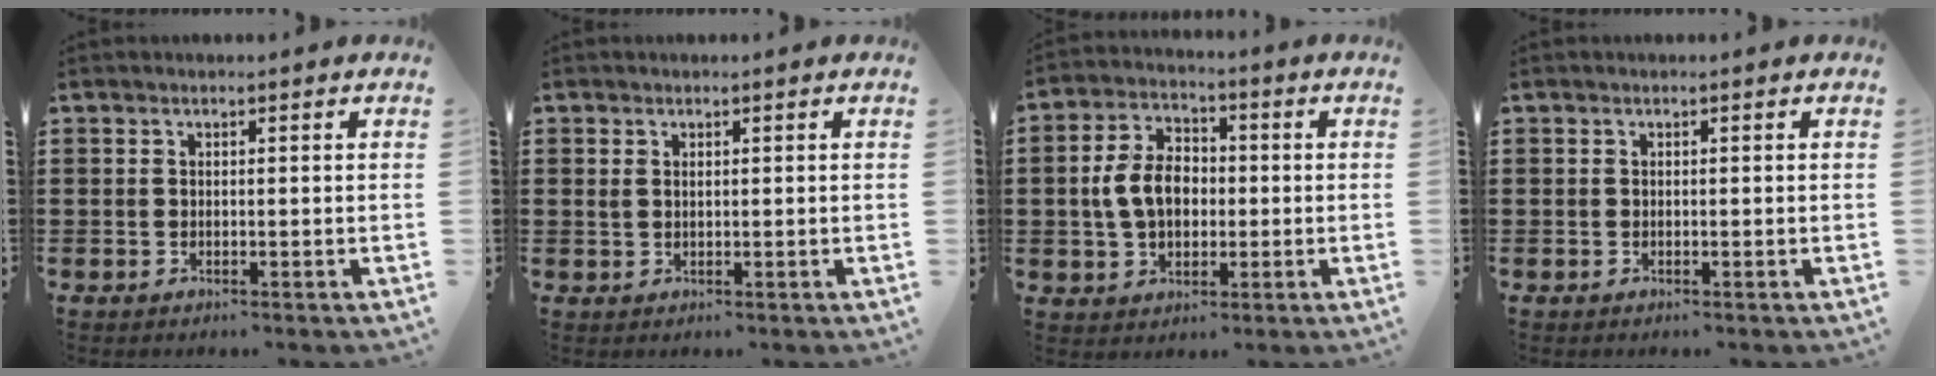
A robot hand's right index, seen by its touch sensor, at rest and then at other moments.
{"total": 1.0, "force": [0.3, 0.6, 0.7], "torque": [-0.016, 0.005, 0.006]}
{"total": 7.9, "force": [-0.2, 5.6, 5.6], "torque": [-0.135, 0.012, -0.011]}
{"total": 0.0}